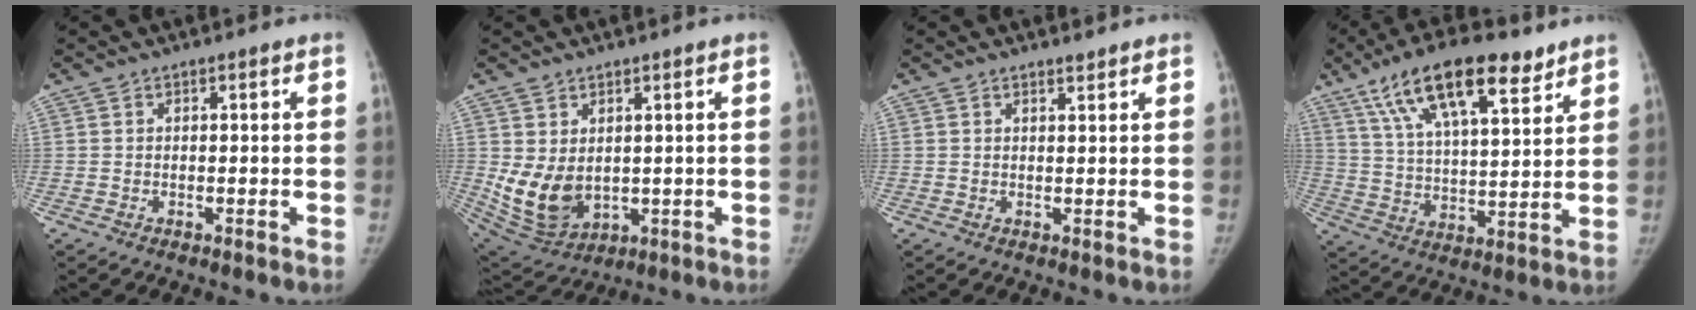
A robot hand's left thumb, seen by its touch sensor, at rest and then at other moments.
{"total": 9.9, "force": [0.8, 7.2, 6.8], "torque": [-0.117, -0.020, 0.042]}
{"total": 1.1, "force": [1.0, 0.2, 0.2], "torque": [-0.001, -0.010, 0.017]}
{"total": 18.9, "force": [11.4, 7.0, 13.4], "torque": [-0.206, -0.027, 0.201]}